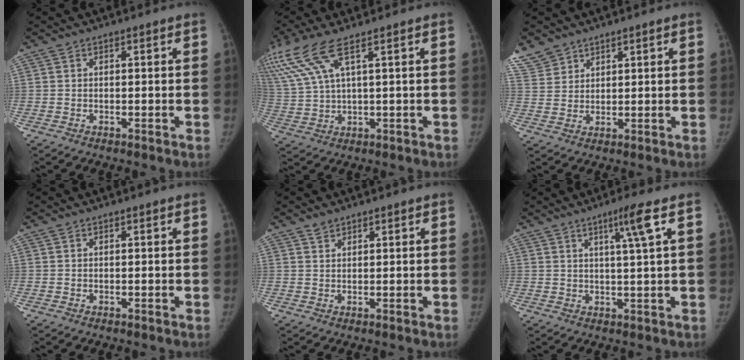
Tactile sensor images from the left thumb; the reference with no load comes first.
{"total": 11.6, "force": [6.5, 2.8, 9.1], "torque": [-0.236, -0.007, 0.138]}
{"total": 5.3, "force": [4.2, 3.1, 0.8], "torque": [0.001, -0.012, 0.091]}
{"total": 0.0}
{"total": 1.4, "force": [1.2, 0.7, 0.4], "torque": [0.002, -0.004, 0.023]}
{"total": 5.5, "force": [2.4, -0.9, 4.8], "torque": [-0.084, -0.011, 0.043]}